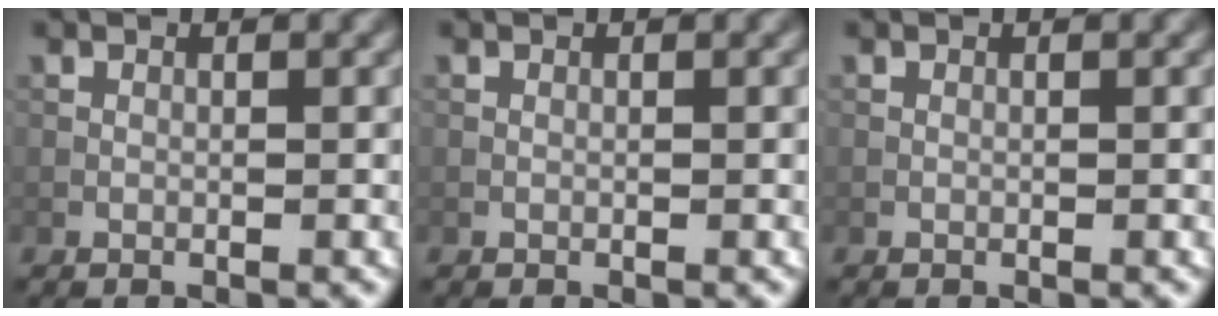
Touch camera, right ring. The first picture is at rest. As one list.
[{"total": 0.0}, {"total": 0.0}]